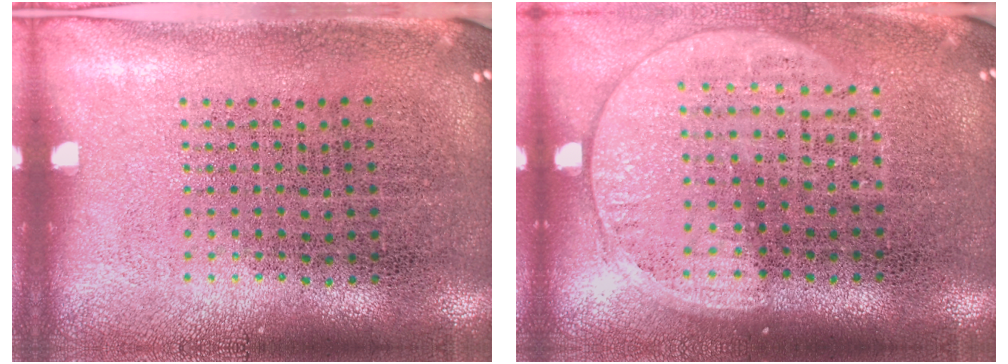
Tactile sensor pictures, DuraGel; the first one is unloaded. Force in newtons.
{"total": 1.5, "press": 1.4, "slide": 0.7}